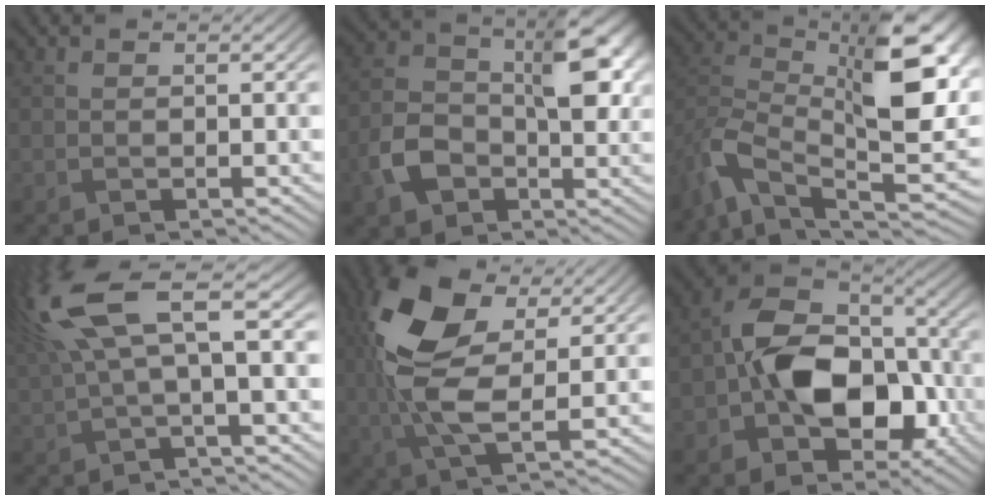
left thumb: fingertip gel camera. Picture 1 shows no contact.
{"total": 10.0, "force": [-1.8, 6.7, 7.2], "torque": [-0.147, 0.002, -0.036]}
{"total": 13.4, "force": [-1.3, 7.3, 11.1], "torque": [-0.210, -0.021, -0.025]}
{"total": 9.9, "force": [3.2, 2.4, 9.0], "torque": [-0.193, 0.026, 0.059]}
{"total": 13.1, "force": [3.3, 7.0, 10.6], "torque": [-0.256, 0.008, 0.062]}
{"total": 13.3, "force": [-2.9, 9.1, 9.2], "torque": [-0.156, 0.004, -0.063]}